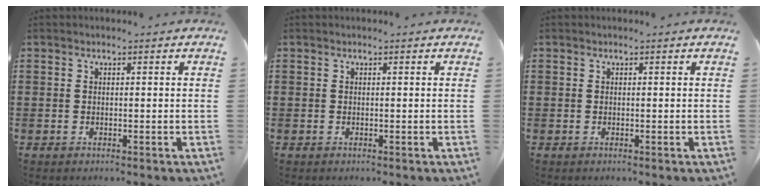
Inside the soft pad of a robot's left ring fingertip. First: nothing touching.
{"total": 0.0}
{"total": 0.0}